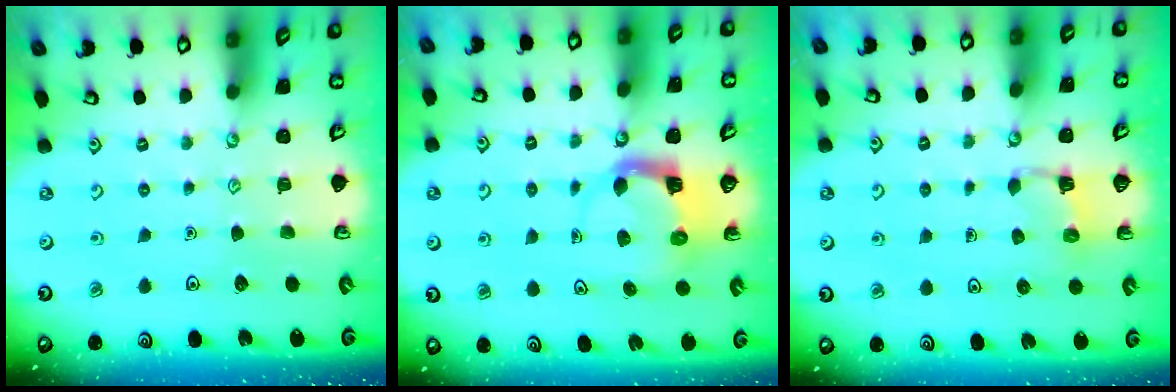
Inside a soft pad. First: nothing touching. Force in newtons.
{"total": 3.7, "press": 3.6, "slide": 0.7}
{"total": 2.1, "press": 2.0, "slide": 0.5}